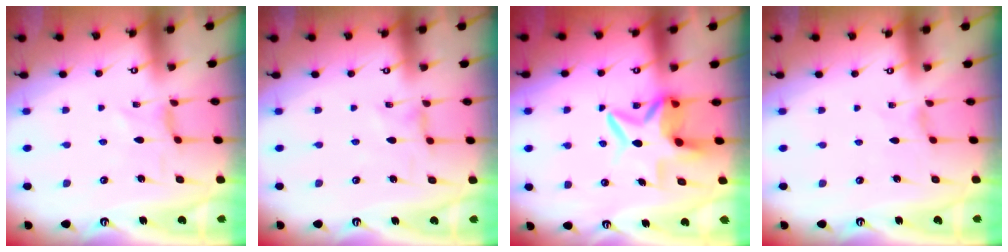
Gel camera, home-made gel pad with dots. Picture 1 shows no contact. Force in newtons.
{"total": 0.0}
{"total": 9.1, "press": 9.0, "slide": 1.1}
{"total": 0.6, "press": 0.6, "slide": 0.2}